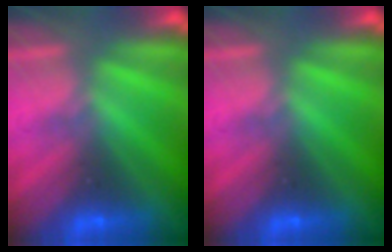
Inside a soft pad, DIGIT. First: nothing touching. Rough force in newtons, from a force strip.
{"total": 0.0}